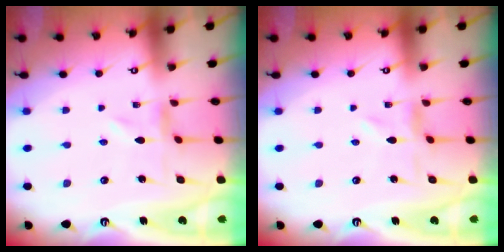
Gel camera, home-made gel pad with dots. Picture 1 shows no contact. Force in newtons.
{"total": 0.5, "press": 0.5, "slide": 0.2}